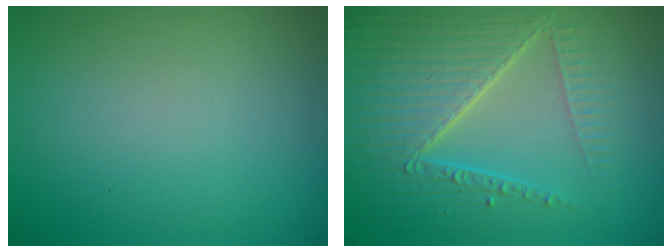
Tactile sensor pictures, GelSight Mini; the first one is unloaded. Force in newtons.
{"total": 7.3, "press": 5.5, "slide": 4.8}